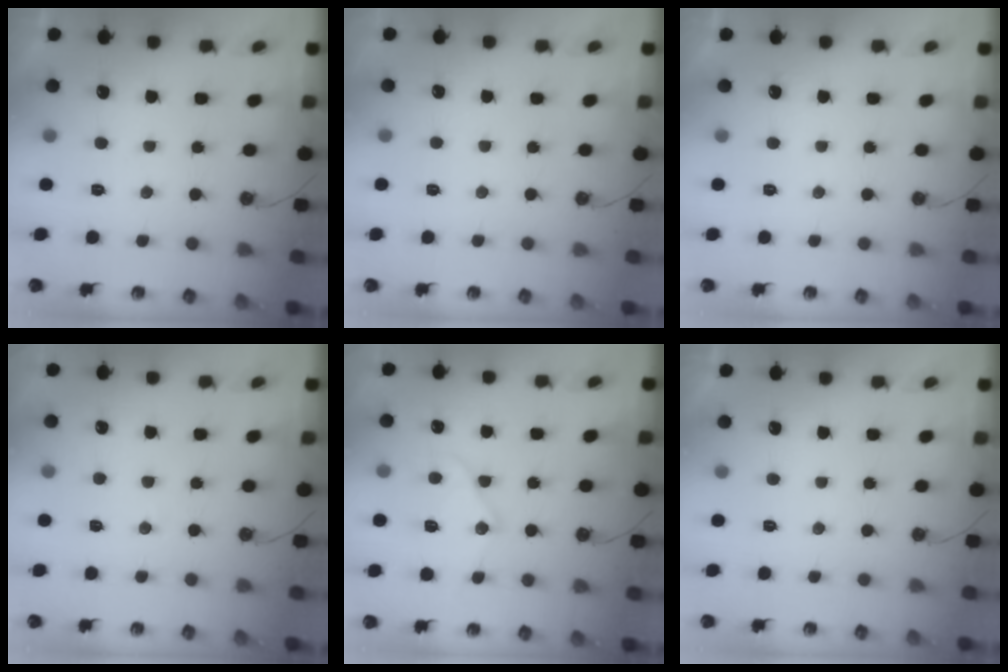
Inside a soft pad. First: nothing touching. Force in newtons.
{"total": 2.0, "press": 2.0, "slide": 0.4}
{"total": 0.0}
{"total": 2.7, "press": 2.6, "slide": 0.5}
{"total": 13.9, "press": 13.8, "slide": 1.4}
{"total": 0.0}